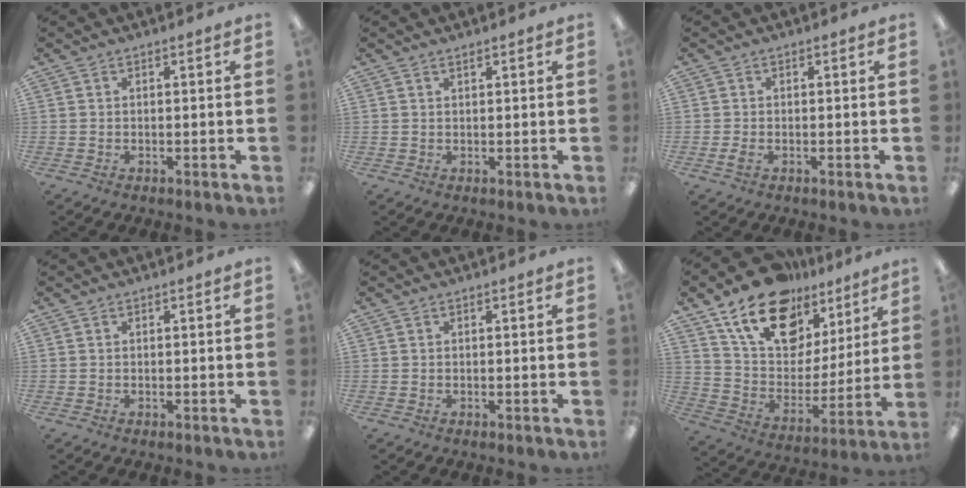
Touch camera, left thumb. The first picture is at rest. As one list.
[{"total": 1.0, "force": [0.8, 0.2, 0.4], "torque": [-0.010, 0.000, 0.016]}, {"total": 1.7, "force": [-0.5, 0.8, 1.4], "torque": [-0.030, 0.000, -0.010]}, {"total": 0.0}, {"total": 0.0}, {"total": 19.1, "force": [12.8, 11.1, 8.7], "torque": [-0.155, -0.070, 0.230]}]